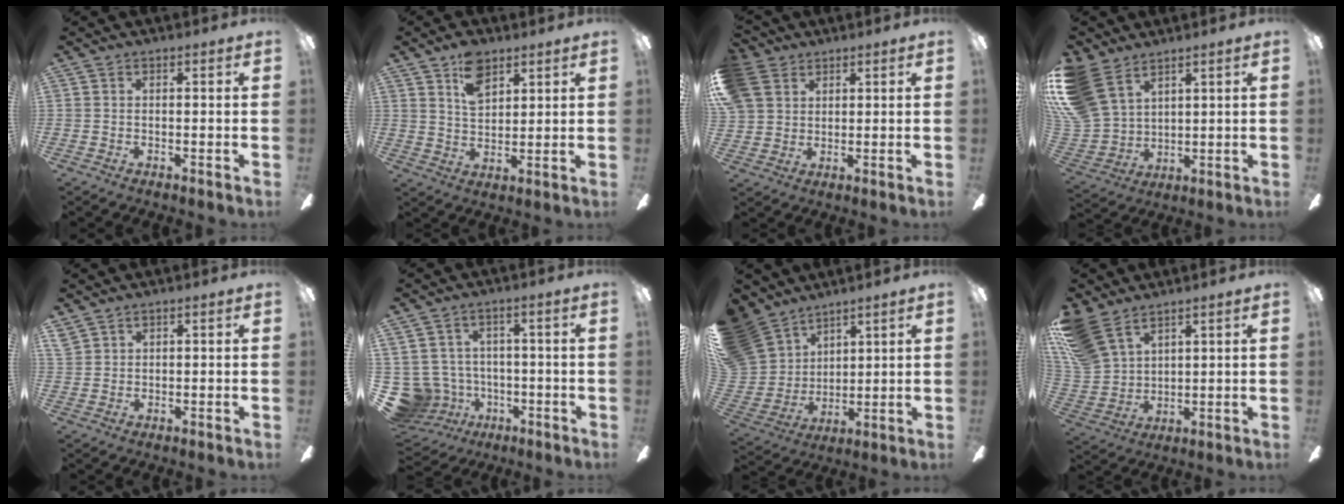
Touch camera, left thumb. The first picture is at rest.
{"total": 8.6, "force": [5.3, 5.0, 4.5], "torque": [-0.074, -0.013, 0.096]}
{"total": 7.9, "force": [4.1, 6.3, 2.5], "torque": [-0.066, 0.000, 0.084]}
{"total": 15.8, "force": [9.0, 10.1, 8.2], "torque": [-0.197, -0.036, 0.177]}
{"total": 2.0, "force": [1.6, 1.1, 0.3], "torque": [-0.008, -0.001, 0.032]}
{"total": 10.0, "force": [-2.0, 9.3, 3.0], "torque": [-0.109, 0.004, -0.032]}
{"total": 14.2, "force": [9.0, 10.3, 3.9], "torque": [-0.124, -0.050, 0.182]}
{"total": 13.7, "force": [9.4, 7.4, 6.7], "torque": [-0.169, -0.035, 0.182]}